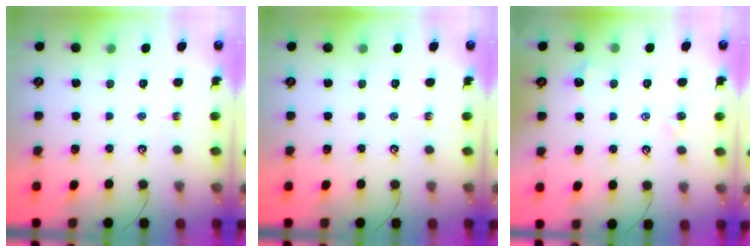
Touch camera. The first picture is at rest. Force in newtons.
{"total": 0.0}
{"total": 1.6, "press": 1.5, "slide": 0.6}